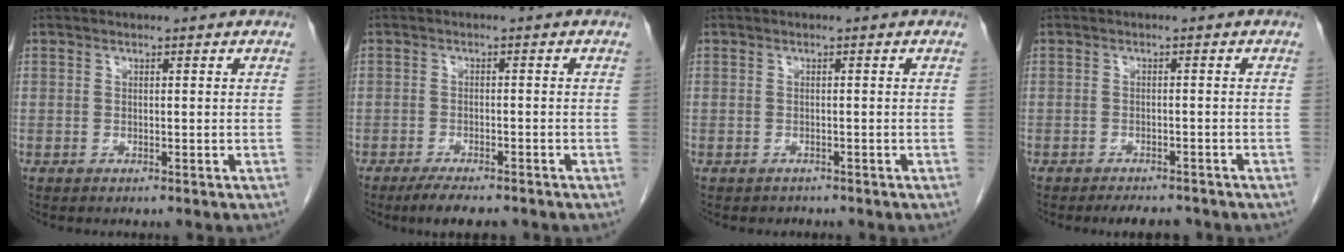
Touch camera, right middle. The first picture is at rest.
{"total": 5.1, "force": [-4.2, 1.2, 2.8], "torque": [-0.045, -0.008, -0.063]}
{"total": 1.1, "force": [-0.9, 0.6, -0.1], "torque": [-0.011, 0.000, -0.015]}
{"total": 4.2, "force": [-3.7, 1.3, 1.4], "torque": [-0.017, -0.004, -0.050]}